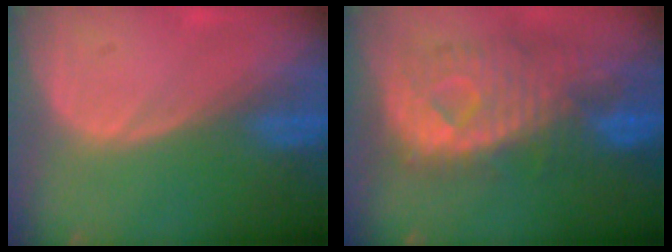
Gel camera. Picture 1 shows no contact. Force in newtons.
{"total": 10.6, "press": 9.5, "slide": 4.7}